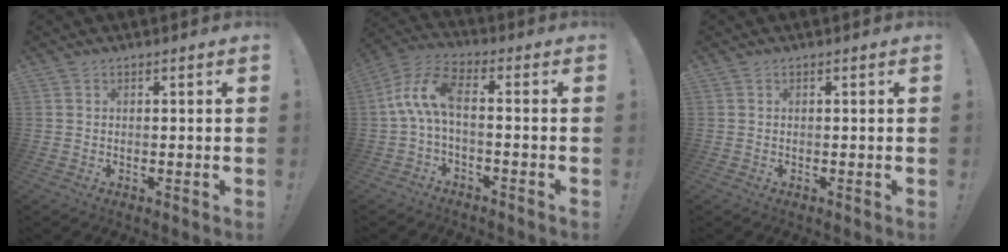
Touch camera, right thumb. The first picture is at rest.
{"total": 9.6, "force": [-0.3, 3.8, 8.8], "torque": [-0.187, 0.005, -0.006]}
{"total": 0.0}